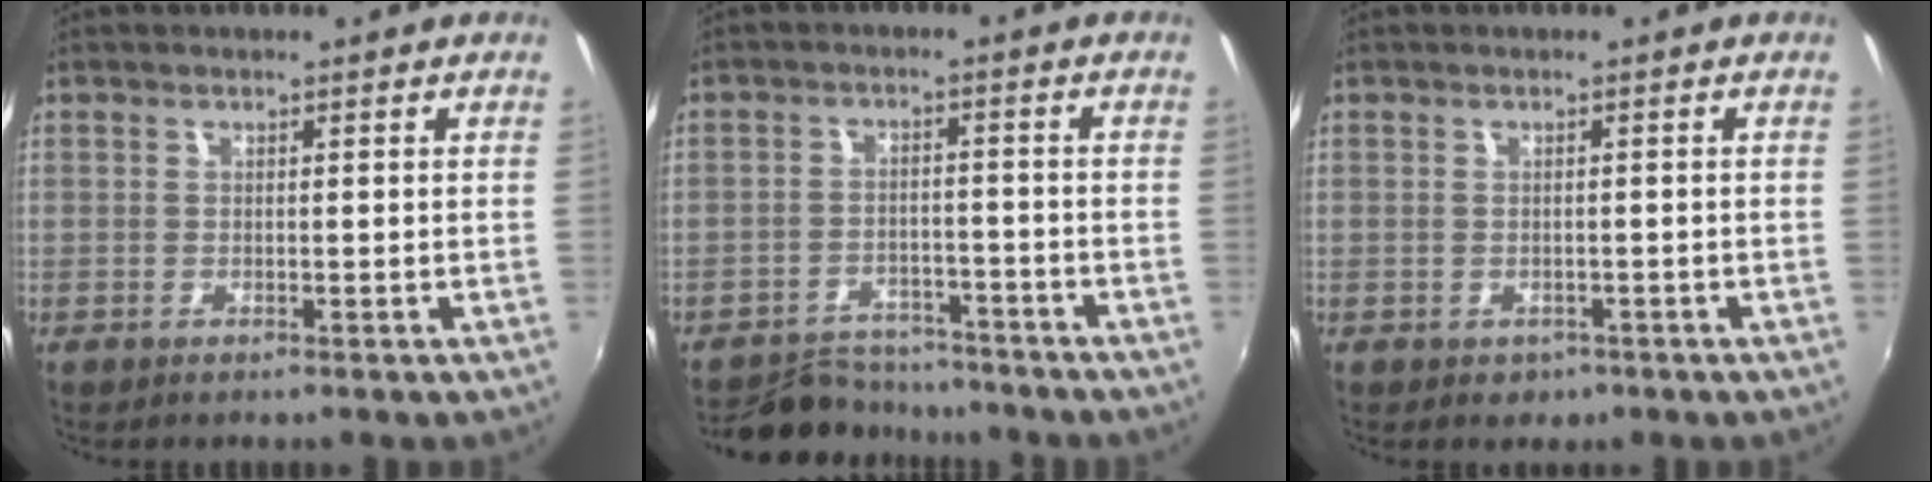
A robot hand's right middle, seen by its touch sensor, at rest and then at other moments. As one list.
[{"total": 10.4, "force": [-9.5, 3.4, 2.3], "torque": [-0.066, 0.010, -0.141]}, {"total": 2.1, "force": [-0.8, 1.8, 0.7], "torque": [-0.015, -0.004, -0.006]}]